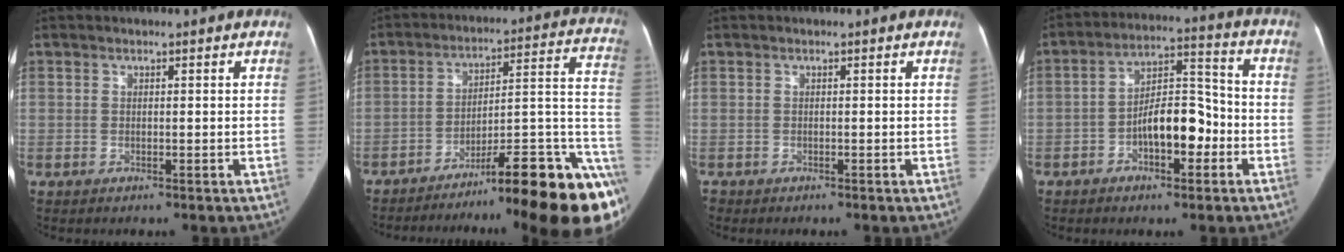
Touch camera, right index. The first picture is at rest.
{"total": 24.6, "force": [-15.1, 1.7, 19.3], "torque": [-0.156, 0.028, -0.218]}
{"total": 1.0, "force": [-0.5, 0.8, 0.0], "torque": [-0.002, 0.005, -0.010]}
{"total": 9.9, "force": [-3.4, 4.3, 8.3], "torque": [-0.141, 0.035, -0.053]}